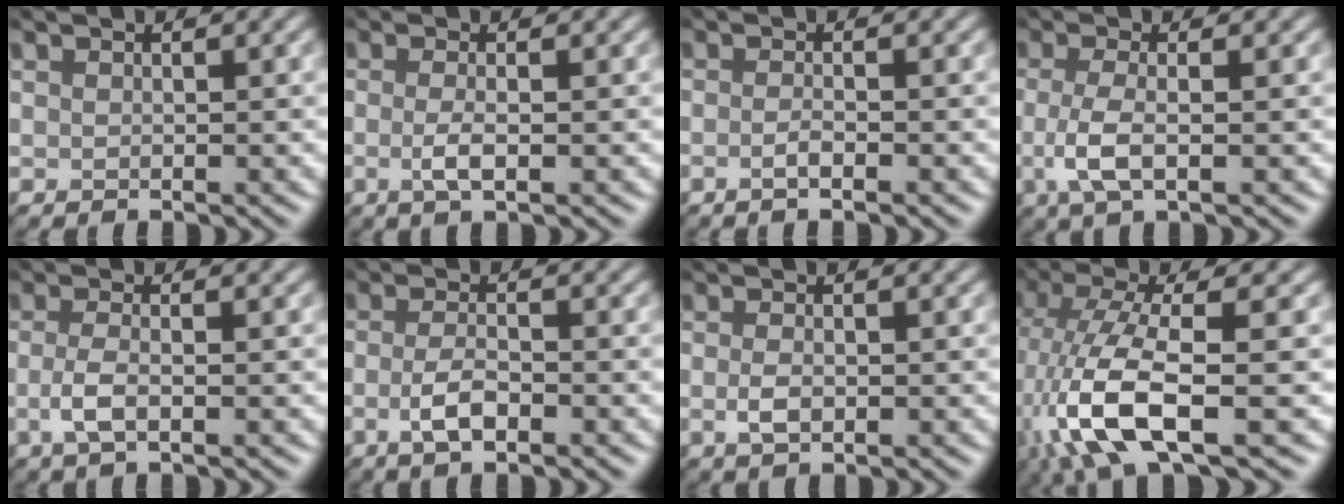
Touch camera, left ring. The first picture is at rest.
{"total": 2.3, "force": [-1.1, 0.5, 2.0], "torque": [-0.040, -0.004, -0.015]}
{"total": 2.0, "force": [-1.2, 0.5, 1.5], "torque": [-0.028, -0.003, -0.026]}
{"total": 3.2, "force": [-1.4, 0.8, 2.7], "torque": [-0.067, -0.006, -0.019]}
{"total": 2.4, "force": [-1.3, 0.5, 1.9], "torque": [-0.047, -0.002, -0.018]}
{"total": 2.7, "force": [-1.8, 0.6, 2.0], "torque": [-0.045, -0.005, -0.025]}
{"total": 1.5, "force": [-0.6, 0.3, 1.3], "torque": [-0.032, 0.000, -0.001]}
{"total": 8.3, "force": [-3.7, 2.5, 7.1], "torque": [-0.169, -0.006, -0.059]}